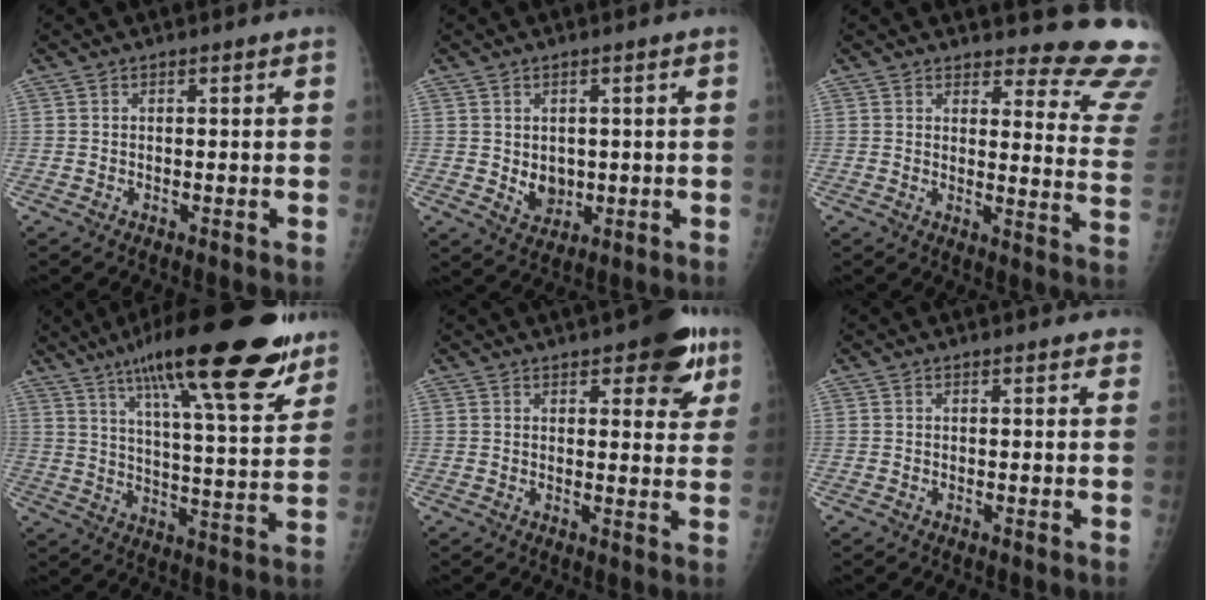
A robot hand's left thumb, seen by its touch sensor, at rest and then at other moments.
{"total": 4.2, "force": [0.1, 3.4, 2.4], "torque": [-0.021, -0.007, 0.016]}
{"total": 15.7, "force": [14.6, 3.4, 4.5], "torque": [-0.009, -0.157, 0.139]}
{"total": 25.4, "force": [16.3, 5.6, 18.6], "torque": [-0.260, -0.042, 0.247]}
{"total": 10.3, "force": [5.8, 4.0, 7.5], "torque": [-0.059, -0.021, 0.069]}
{"total": 3.1, "force": [2.7, 0.8, 1.4], "torque": [-0.002, -0.002, 0.023]}